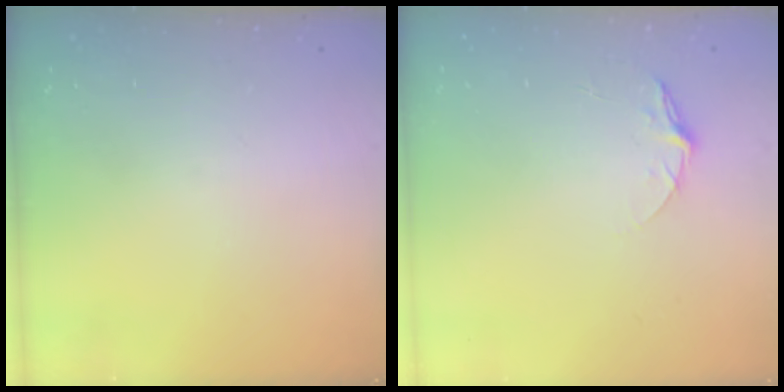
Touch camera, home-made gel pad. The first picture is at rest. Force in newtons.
{"total": 5.8, "press": 5.8, "slide": 0.5}